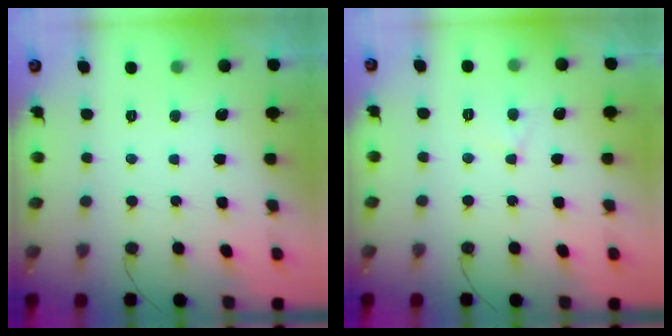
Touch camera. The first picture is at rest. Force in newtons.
{"total": 4.9, "press": 4.8, "slide": 0.5}